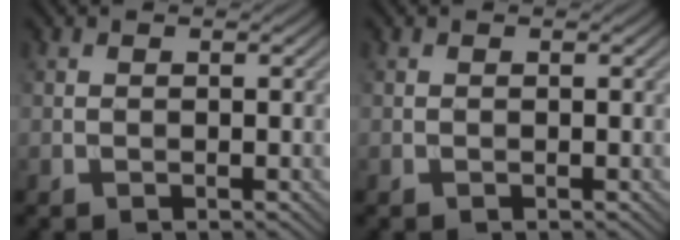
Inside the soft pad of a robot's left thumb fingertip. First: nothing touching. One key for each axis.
{"total": 0.0}